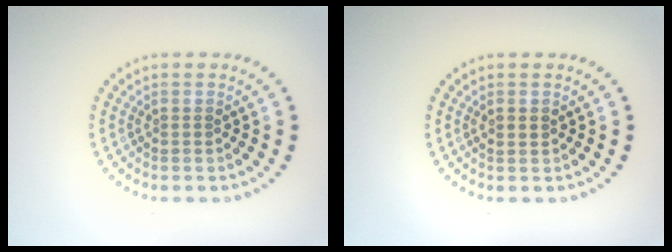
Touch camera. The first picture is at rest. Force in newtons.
{"total": 1.4, "press": 1.4, "slide": 0.1}